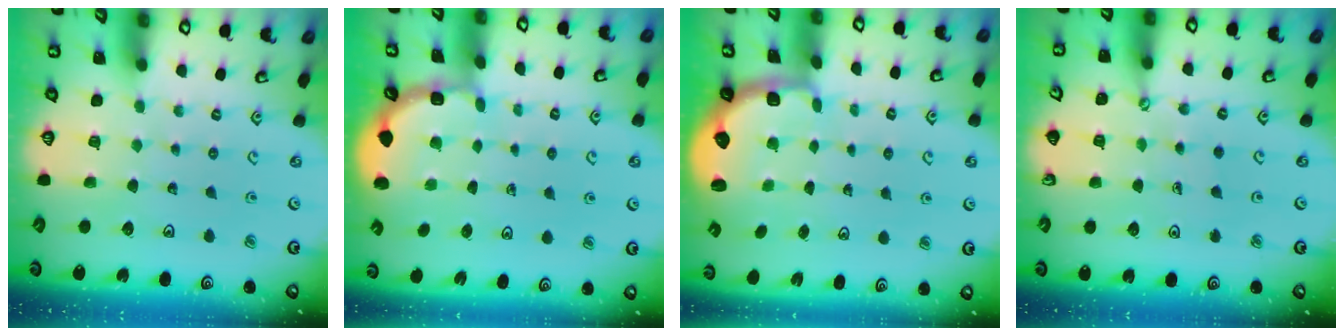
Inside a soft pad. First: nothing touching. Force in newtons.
{"total": 2.1, "press": 2.1, "slide": 0.3}
{"total": 2.6, "press": 2.0, "slide": 1.7}
{"total": 1.4, "press": 1.3, "slide": 0.1}